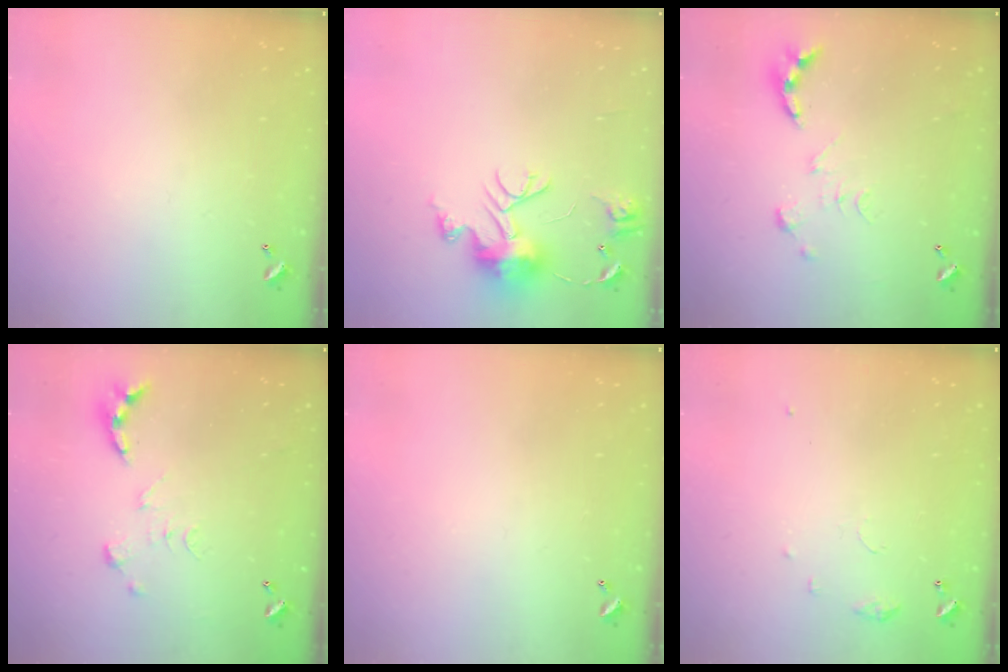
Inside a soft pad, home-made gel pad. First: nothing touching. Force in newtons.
{"total": 11.3, "press": 11.3, "slide": 0.9}
{"total": 0.0}
{"total": 0.0}
{"total": 0.0}
{"total": 5.1, "press": 5.0, "slide": 0.6}